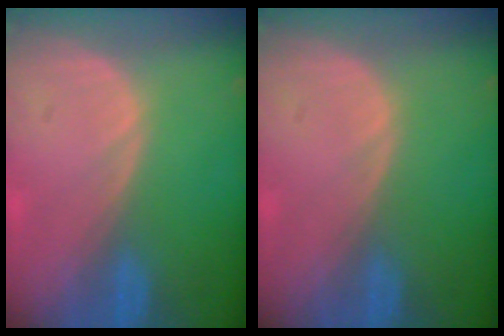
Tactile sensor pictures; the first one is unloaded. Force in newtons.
{"total": 0.0}